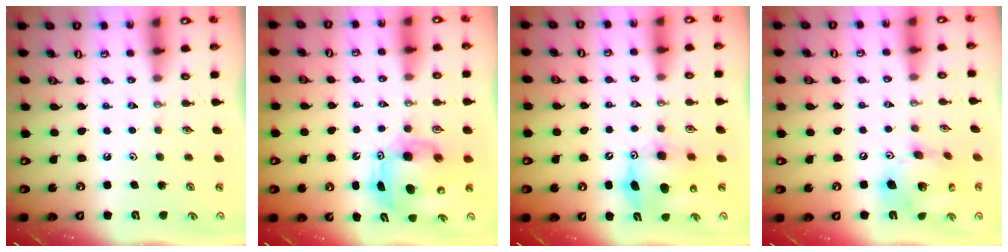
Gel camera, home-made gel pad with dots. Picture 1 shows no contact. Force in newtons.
{"total": 10.0, "press": 9.9, "slide": 1.6}
{"total": 8.9, "press": 8.9, "slide": 0.7}
{"total": 16.0, "press": 15.7, "slide": 3.1}